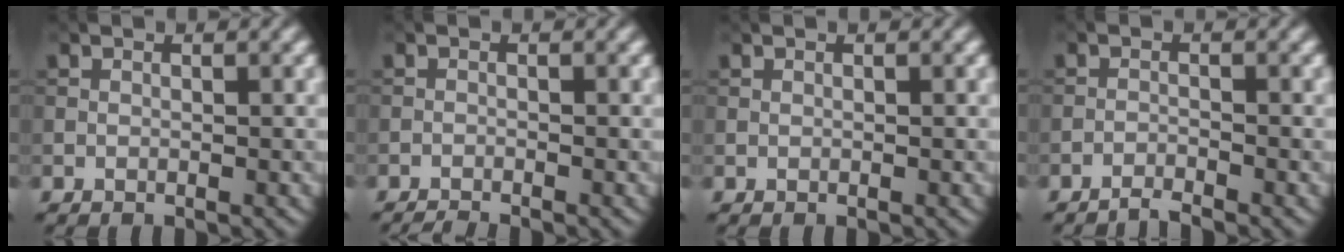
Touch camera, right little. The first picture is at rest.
{"total": 1.5, "force": [-1.4, 0.1, 0.6], "torque": [-0.008, 0.001, -0.031]}
{"total": 0.0}
{"total": 1.6, "force": [-1.5, 0.0, 0.6], "torque": [-0.009, 0.002, -0.035]}